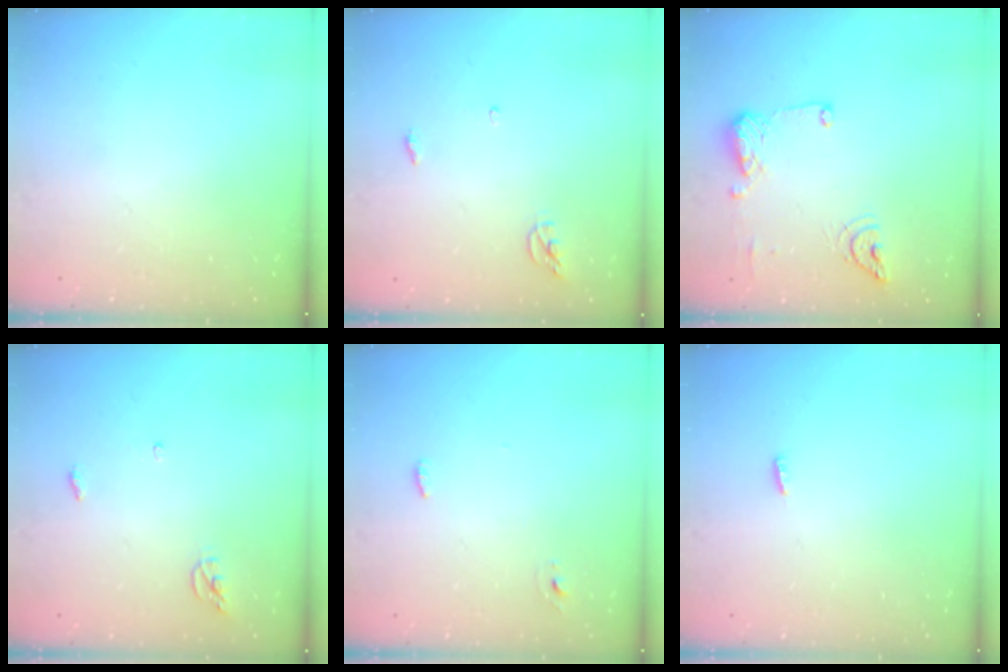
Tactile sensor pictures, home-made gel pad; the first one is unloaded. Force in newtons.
{"total": 3.8, "press": 3.7, "slide": 0.2}
{"total": 11.2, "press": 11.1, "slide": 1.5}
{"total": 3.8, "press": 3.7, "slide": 0.2}
{"total": 3.1, "press": 2.8, "slide": 1.2}
{"total": 3.0, "press": 2.9, "slide": 0.8}